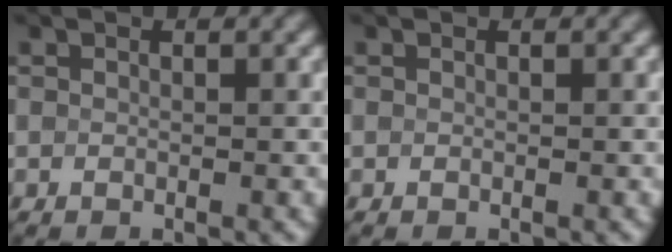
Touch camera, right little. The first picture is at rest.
{"total": 0.0}